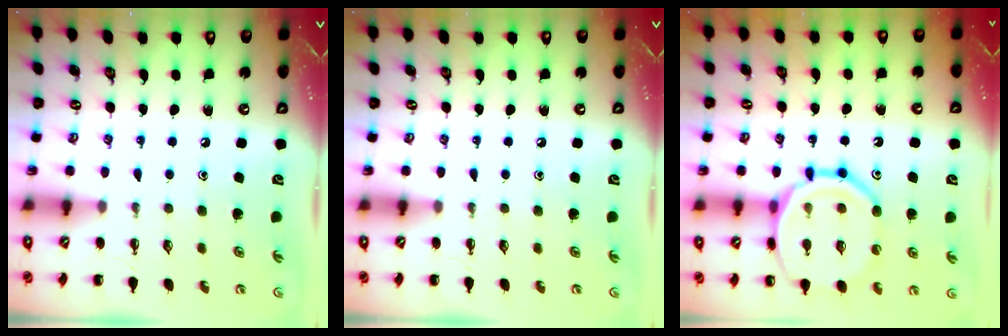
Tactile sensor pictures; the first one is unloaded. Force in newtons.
{"total": 0.0}
{"total": 17.5, "press": 17.4, "slide": 2.5}